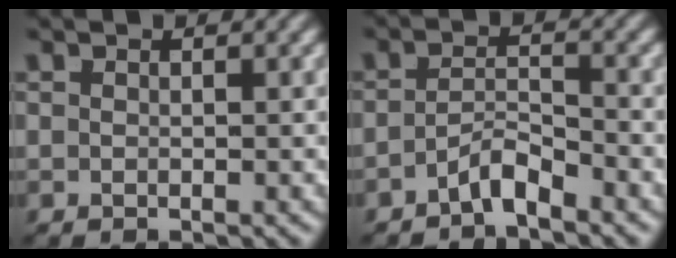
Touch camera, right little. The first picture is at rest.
{"total": 3.0, "force": [-2.6, 0.4, 1.4], "torque": [-0.015, -0.010, -0.042]}